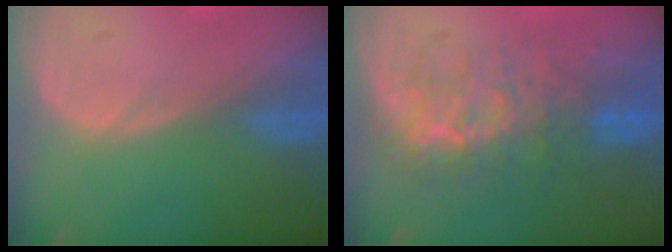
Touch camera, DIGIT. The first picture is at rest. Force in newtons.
{"total": 9.0, "press": 8.3, "slide": 3.5}